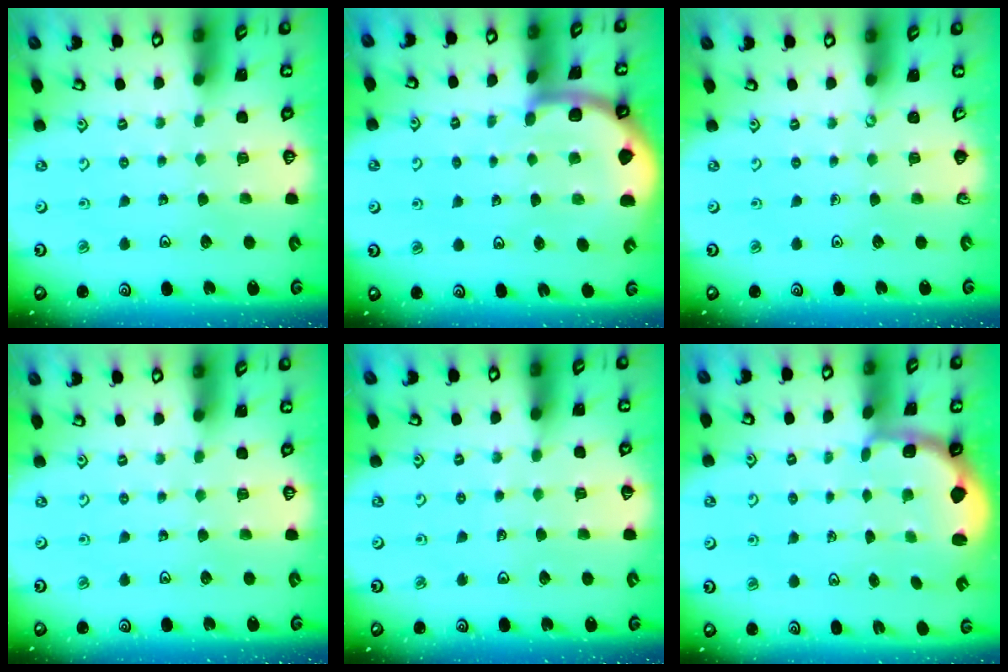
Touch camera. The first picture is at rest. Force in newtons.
{"total": 4.0, "press": 4.0, "slide": 0.6}
{"total": 0.0}
{"total": 0.0}
{"total": 1.9, "press": 1.9, "slide": 0.2}
{"total": 2.5, "press": 1.3, "slide": 2.1}